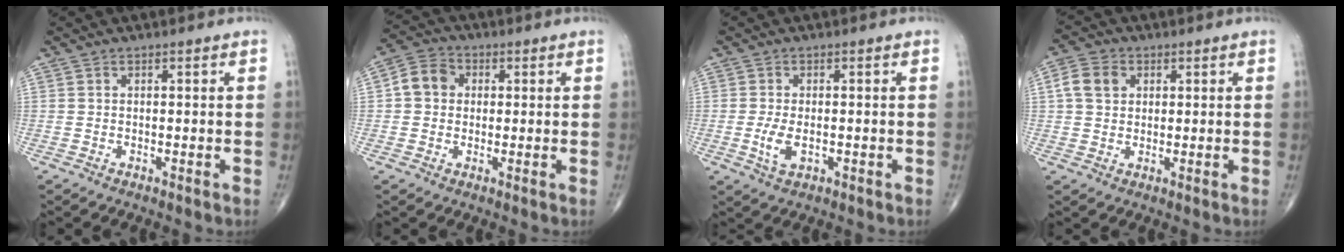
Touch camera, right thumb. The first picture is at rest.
{"total": 6.2, "force": [0.7, 5.3, 3.1], "torque": [-0.046, 0.014, 0.002]}
{"total": 4.1, "force": [-0.8, 2.1, 3.5], "torque": [-0.074, -0.006, -0.014]}
{"total": 5.7, "force": [1.4, 4.5, 3.2], "torque": [-0.054, 0.006, 0.023]}